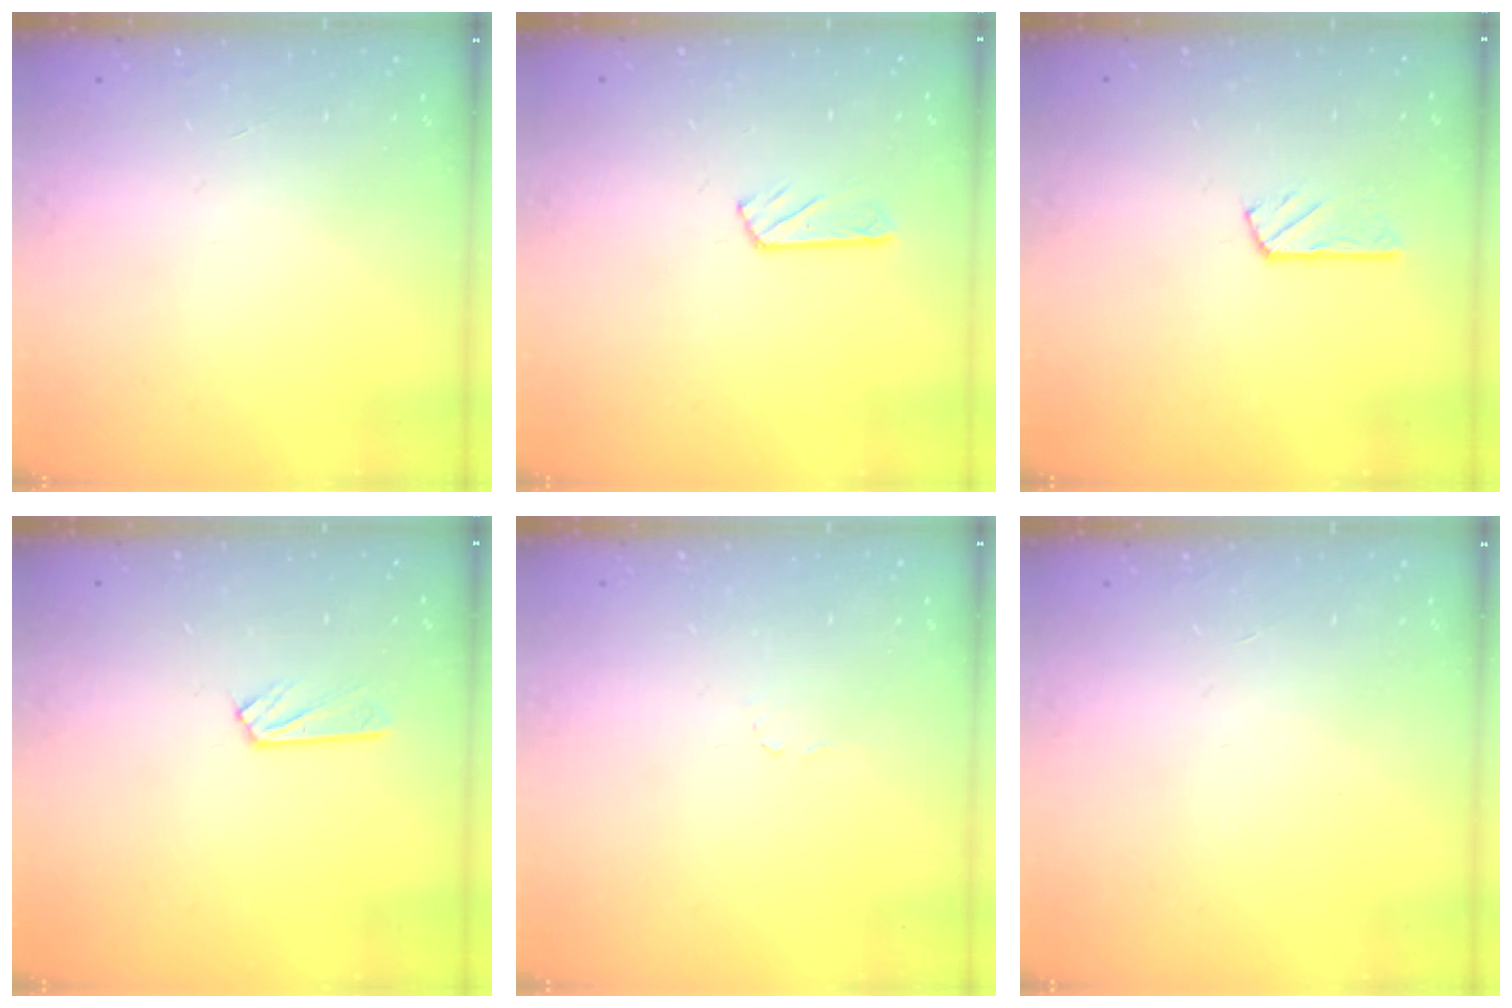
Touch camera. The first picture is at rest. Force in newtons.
{"total": 2.9, "press": 2.9, "slide": 0.3}
{"total": 3.1, "press": 3.1, "slide": 0.3}
{"total": 3.0, "press": 3.0, "slide": 0.4}
{"total": 2.7, "press": 2.7, "slide": 0.3}
{"total": 0.0}